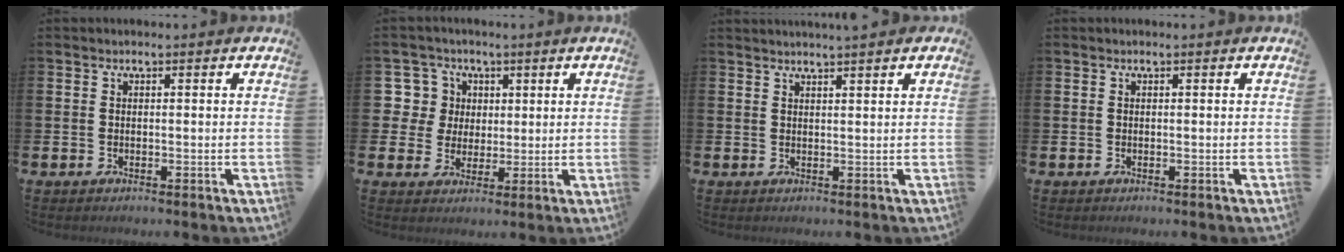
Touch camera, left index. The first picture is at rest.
{"total": 6.1, "force": [2.4, 5.5, 0.7], "torque": [-0.030, 0.006, 0.042]}
{"total": 1.9, "force": [1.9, -0.3, 0.2], "torque": [0.002, -0.009, 0.032]}
{"total": 0.0}